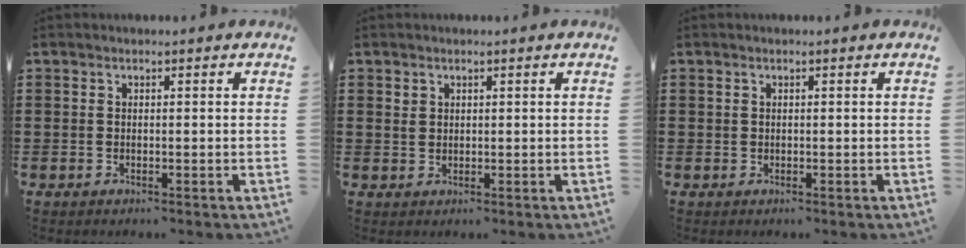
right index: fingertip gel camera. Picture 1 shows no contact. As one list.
[{"total": 1.2, "force": [0.7, 0.9, 0.3], "torque": [-0.007, 0.002, 0.015]}, {"total": 0.0}]